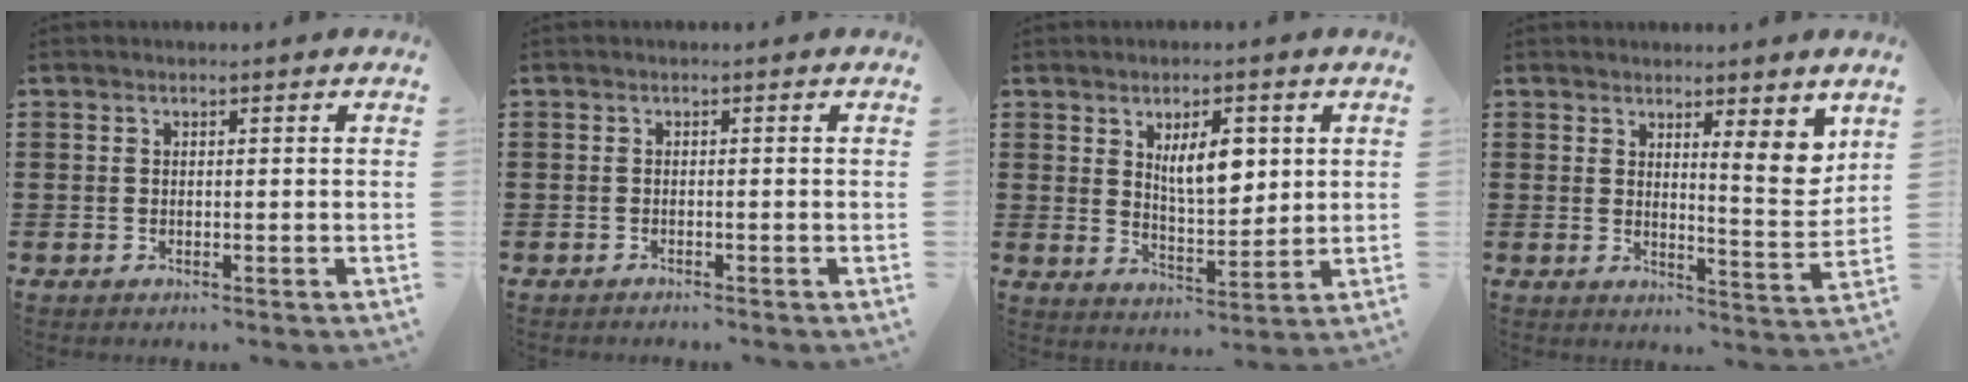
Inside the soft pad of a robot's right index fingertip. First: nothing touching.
{"total": 0.6, "force": [-0.6, 0.0, 0.1], "torque": [-0.003, -0.001, -0.013]}
{"total": 7.0, "force": [2.4, 3.0, 5.8], "torque": [-0.098, -0.001, 0.035]}
{"total": 6.1, "force": [4.1, 1.2, 4.4], "torque": [-0.062, -0.026, 0.063]}